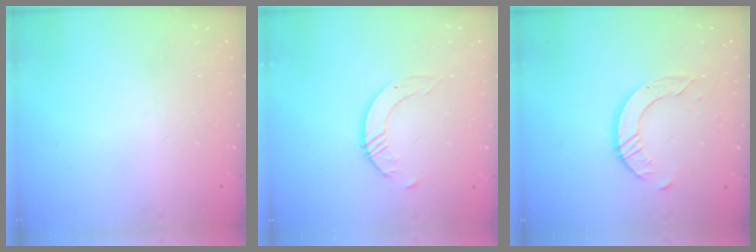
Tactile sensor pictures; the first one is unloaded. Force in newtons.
{"total": 1.6, "press": 1.6, "slide": 0.2}
{"total": 6.5, "press": 6.5, "slide": 0.6}